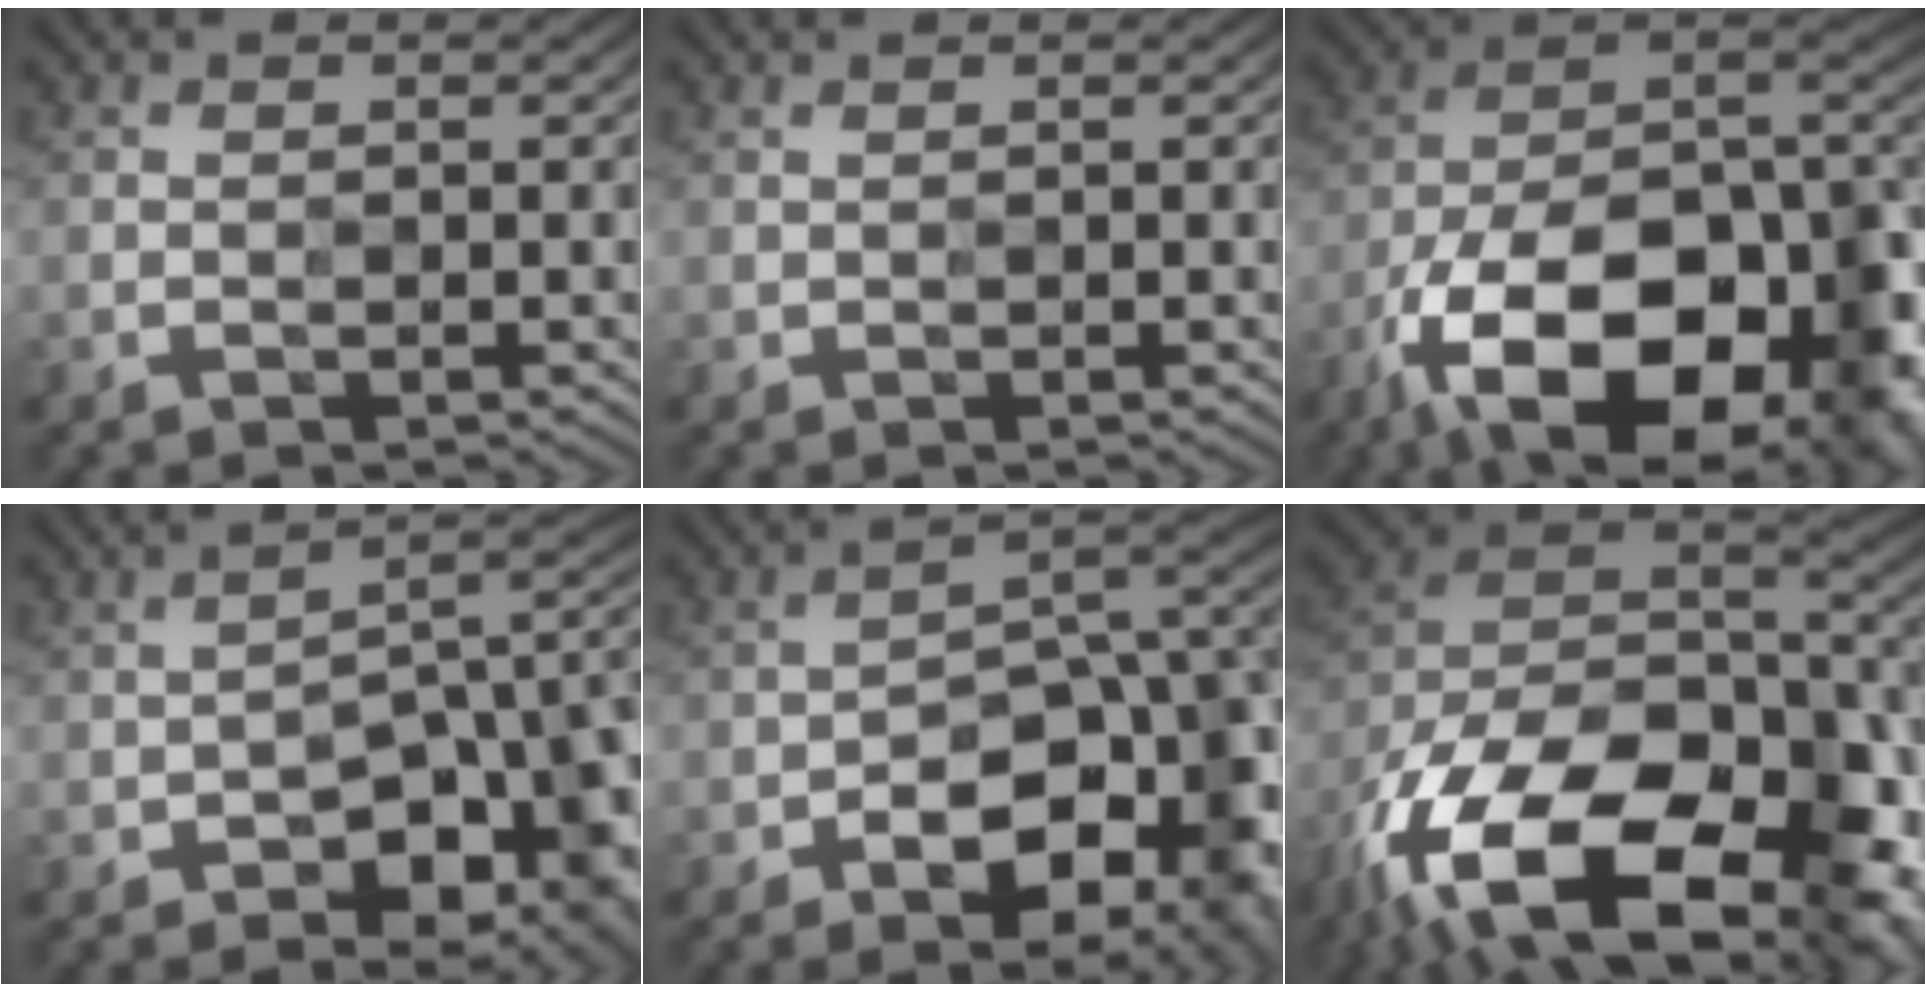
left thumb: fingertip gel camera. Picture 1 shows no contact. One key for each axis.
{"total": 0.0}
{"total": 20.2, "fx": -11.6, "fy": 10.2, "fz": 13.1, "tx": -0.221, "ty": -0.038, "tz": -0.169}
{"total": 12.8, "fx": -5.4, "fy": 7.0, "fz": 9.2, "tx": -0.109, "ty": -0.013, "tz": -0.068}
{"total": 14.8, "fx": -6.8, "fy": 8.1, "fz": 10.3, "tx": -0.122, "ty": -0.012, "tz": -0.093}
{"total": 21.2, "fx": -13.2, "fy": 10.9, "fz": 12.5, "tx": -0.260, "ty": -0.047, "tz": -0.184}